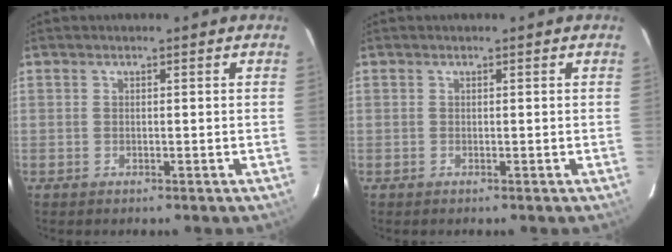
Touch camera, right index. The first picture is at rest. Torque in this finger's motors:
{"motor_torque": [-0.07, -0.07, 0.00, 0.01]}